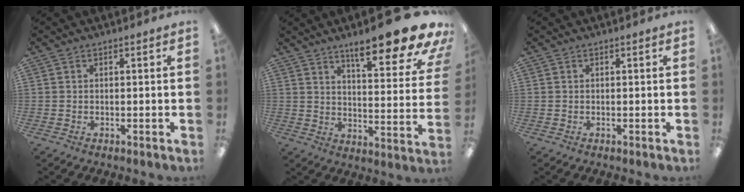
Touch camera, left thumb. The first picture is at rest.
{"total": 17.9, "force": [13.4, 4.1, 11.1], "torque": [-0.152, -0.097, 0.213]}
{"total": 0.0}